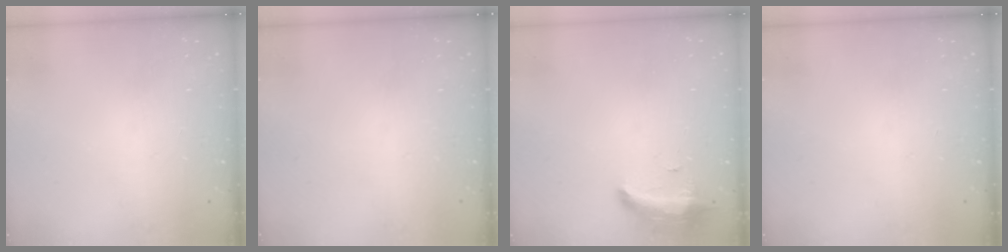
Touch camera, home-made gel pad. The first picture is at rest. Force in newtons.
{"total": 0.0}
{"total": 8.3, "press": 8.2, "slide": 1.5}
{"total": 0.0}